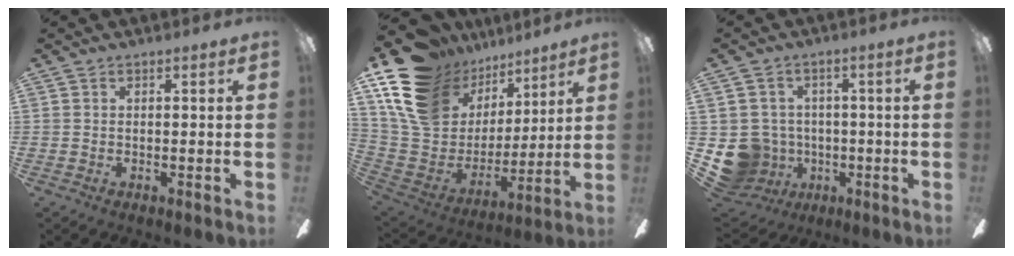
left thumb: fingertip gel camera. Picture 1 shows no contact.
{"total": 20.2, "force": [11.5, 13.2, 10.1], "torque": [-0.228, -0.067, 0.224]}
{"total": 10.7, "force": [-2.5, 10.0, 2.7], "torque": [-0.088, 0.016, -0.038]}